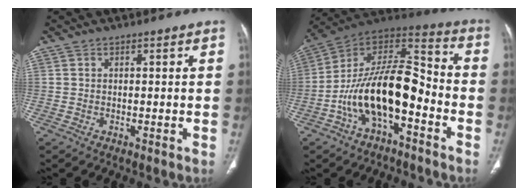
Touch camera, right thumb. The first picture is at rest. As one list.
[{"total": 18.4, "force": [-6.0, 8.6, 15.1], "torque": [-0.252, 0.079, -0.104]}]